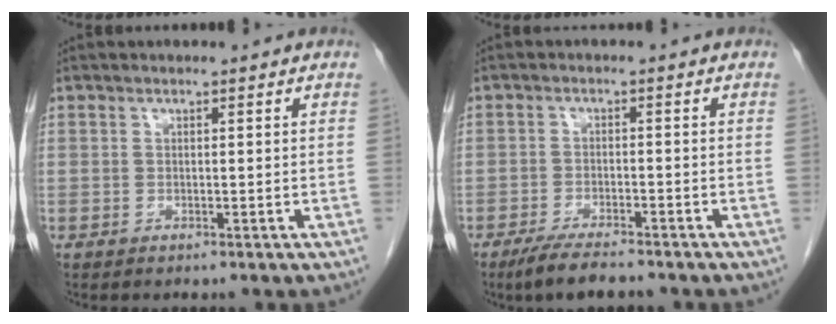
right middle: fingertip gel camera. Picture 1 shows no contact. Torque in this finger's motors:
{"motor_torque": [0.90, -0.59, 0.22, 0.06]}